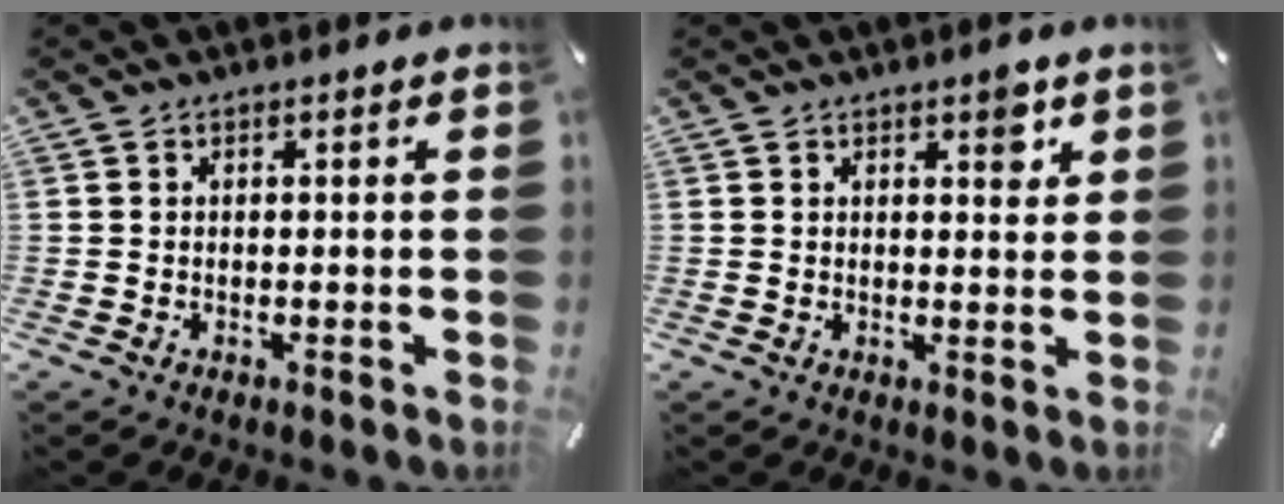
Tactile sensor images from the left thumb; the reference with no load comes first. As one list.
[{"total": 3.6, "force": [2.2, 1.8, 2.2], "torque": [-0.009, -0.013, 0.029]}]